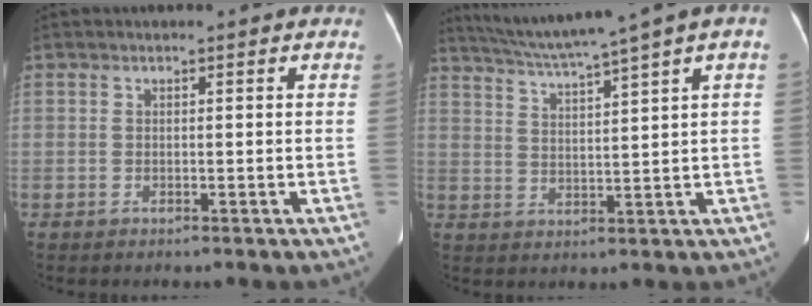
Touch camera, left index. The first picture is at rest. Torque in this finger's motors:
{"motor_torque": [-0.39, -0.50, -0.56, 0.08]}